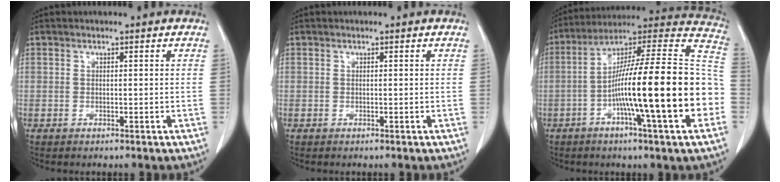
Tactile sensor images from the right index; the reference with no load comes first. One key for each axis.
{"total": 0.0}
{"total": 24.8, "fx": -5.6, "fy": 1.1, "fz": 24.2, "tx": -0.319, "ty": 0.013, "tz": -0.096}